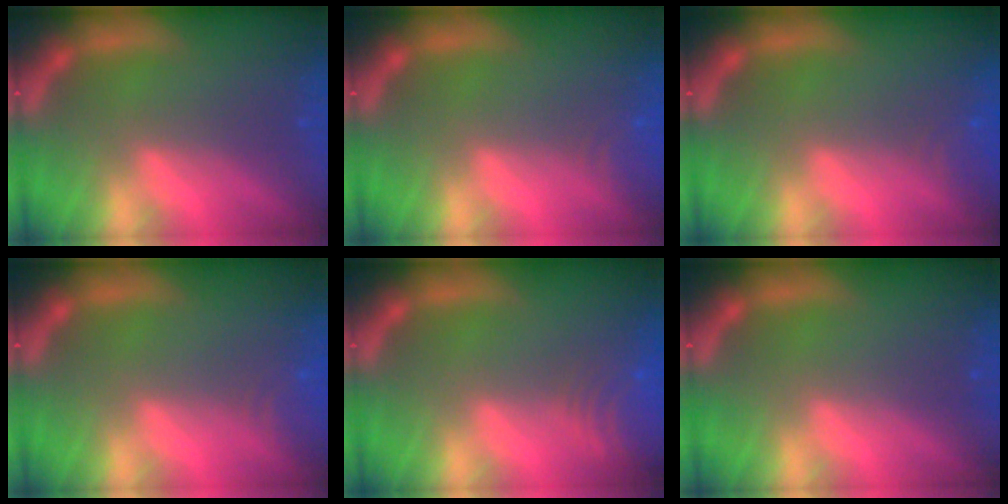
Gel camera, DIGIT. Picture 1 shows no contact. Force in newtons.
{"total": 2.4}
{"total": 1.9}
{"total": 2.4}
{"total": 7.0}
{"total": 0.0}